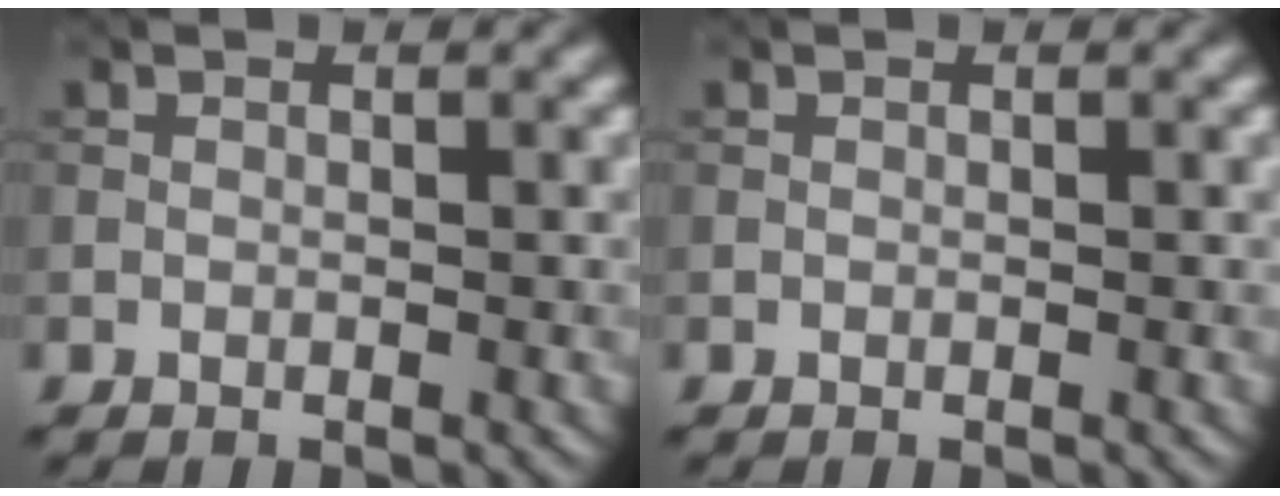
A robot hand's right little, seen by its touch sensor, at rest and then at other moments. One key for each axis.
{"total": 0.0}